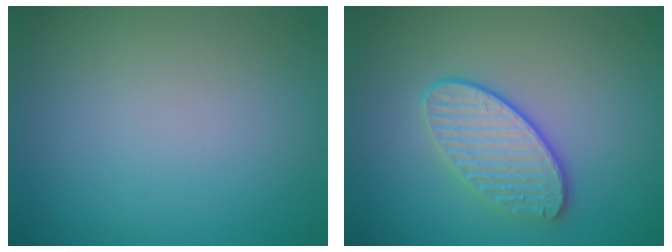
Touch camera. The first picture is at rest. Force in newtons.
{"total": 3.5, "press": 3.3, "slide": 1.3}